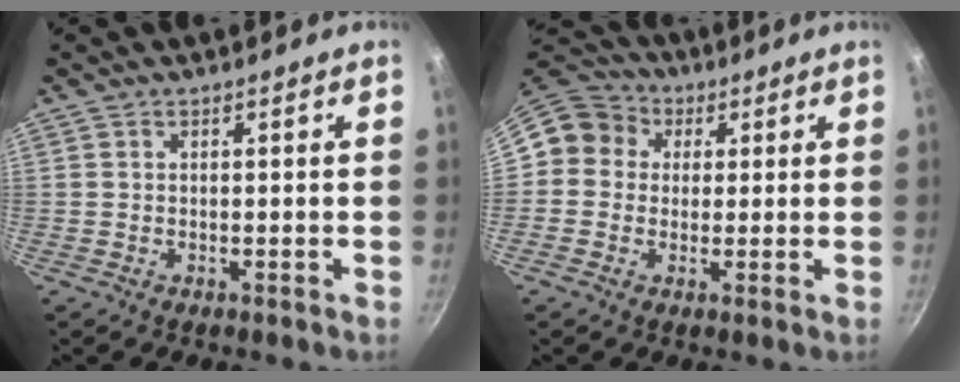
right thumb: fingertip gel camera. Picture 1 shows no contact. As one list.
[{"total": 8.9, "force": [2.1, 8.2, 2.8], "torque": [-0.024, 0.016, 0.011]}]